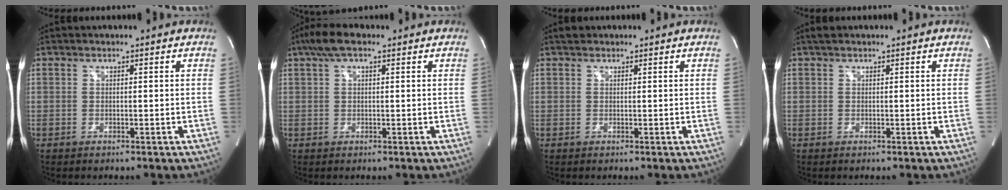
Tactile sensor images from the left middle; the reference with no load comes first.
{"total": 4.8, "force": [2.9, 1.5, 3.5], "torque": [-0.077, 0.027, 0.051]}
{"total": 1.0, "force": [0.9, 0.5, 0.1], "torque": [-0.007, 0.010, 0.014]}
{"total": 1.1, "force": [0.9, 0.3, 0.6], "torque": [-0.017, 0.015, 0.017]}